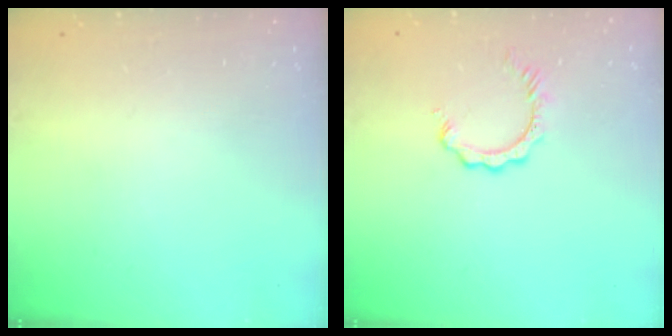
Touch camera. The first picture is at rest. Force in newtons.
{"total": 2.8, "press": 2.8, "slide": 0.5}